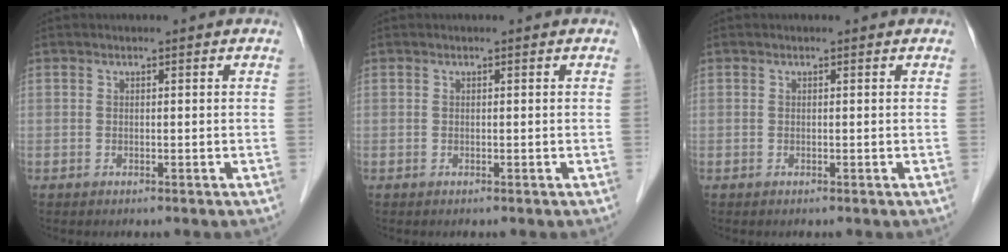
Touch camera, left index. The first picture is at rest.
{"total": 0.0}
{"total": 0.0}